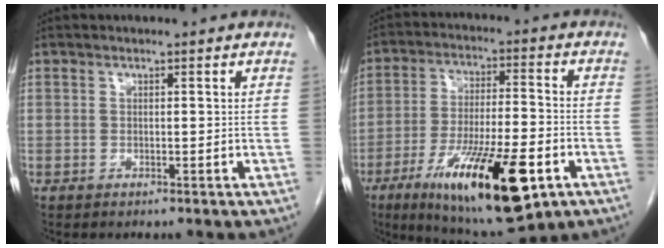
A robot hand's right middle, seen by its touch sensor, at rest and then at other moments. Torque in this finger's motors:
{"motor_torque": [1.09, -1.04, 0.70, 0.16]}